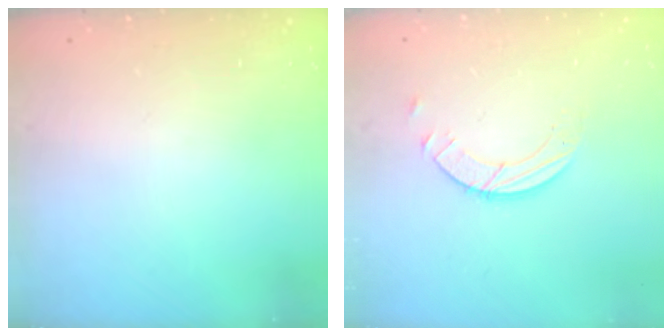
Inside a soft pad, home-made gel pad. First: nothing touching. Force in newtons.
{"total": 3.4, "press": 3.4, "slide": 0.3}